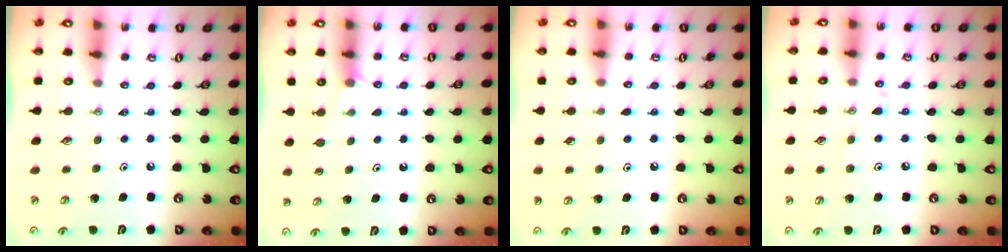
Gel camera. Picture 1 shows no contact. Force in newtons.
{"total": 3.4, "press": 3.3, "slide": 0.4}
{"total": 6.7, "press": 6.7, "slide": 0.8}
{"total": 4.1, "press": 4.1, "slide": 0.4}